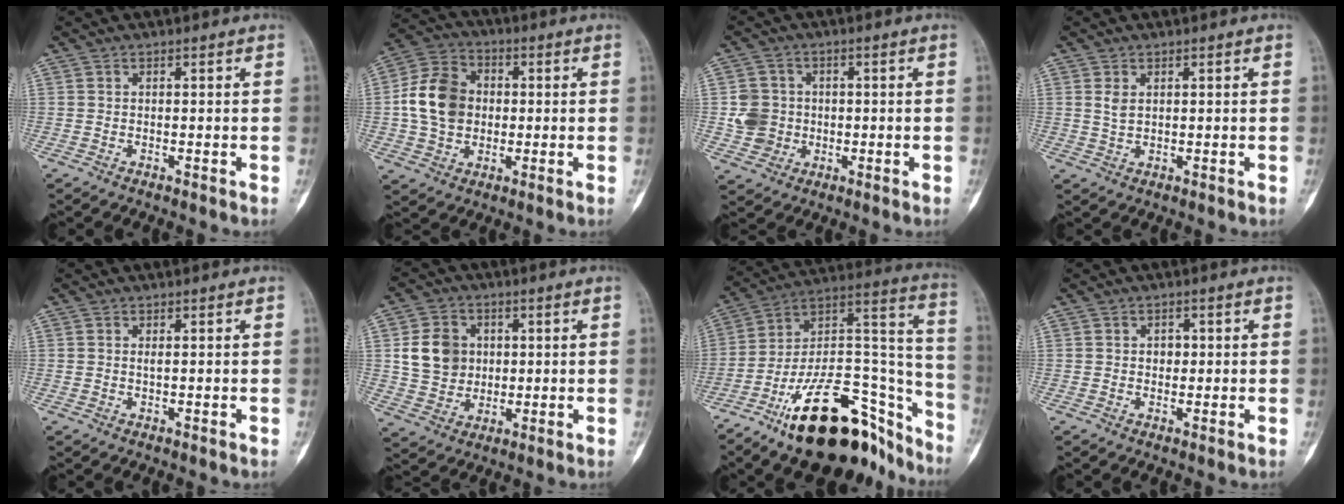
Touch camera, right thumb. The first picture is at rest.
{"total": 12.6, "force": [0.2, 9.9, 7.8], "torque": [-0.125, 0.018, -0.001]}
{"total": 6.5, "force": [-0.3, 6.2, 2.0], "torque": [-0.016, 0.007, -0.003]}
{"total": 1.1, "force": [0.4, 0.6, 0.9], "torque": [-0.014, 0.001, 0.012]}
{"total": 0.6, "force": [0.2, 0.2, 0.5], "torque": [-0.013, -0.001, 0.005]}
{"total": 10.0, "force": [1.6, 8.5, 4.9], "torque": [-0.058, -0.002, 0.034]}
{"total": 28.7, "force": [-19.3, 11.8, 17.8], "torque": [-0.195, 0.122, -0.314]}
{"total": 1.8, "force": [0.2, 1.5, 1.1], "torque": [-0.003, 0.003, 0.000]}